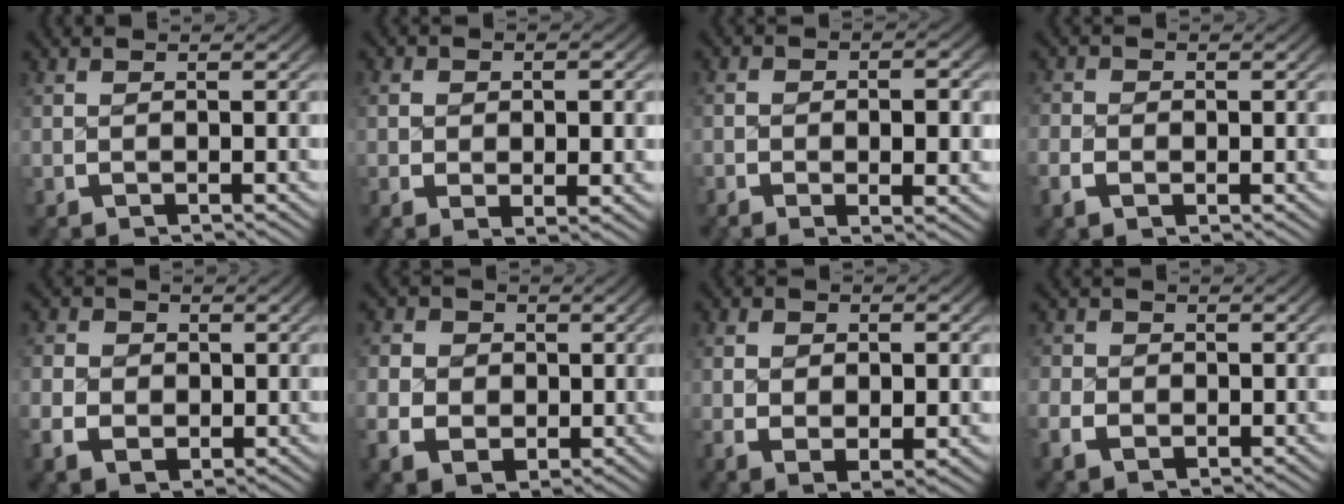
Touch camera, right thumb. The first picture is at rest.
{"total": 2.6, "force": [0.1, 1.6, 2.0], "torque": [-0.041, -0.013, 0.007]}
{"total": 2.7, "force": [-0.5, 1.3, 2.3], "torque": [-0.039, -0.011, -0.007]}
{"total": 1.9, "force": [-0.6, 1.5, 1.0], "torque": [-0.018, 0.004, -0.016]}
{"total": 5.1, "force": [-0.1, 4.2, 2.9], "torque": [-0.061, -0.016, 0.008]}
{"total": 6.8, "force": [0.0, 5.7, 3.8], "torque": [-0.084, -0.026, 0.012]}
{"total": 4.2, "force": [-0.1, 2.7, 3.2], "torque": [-0.067, -0.018, 0.013]}
{"total": 2.9, "force": [-0.3, 2.4, 1.5], "torque": [-0.029, -0.002, -0.004]}